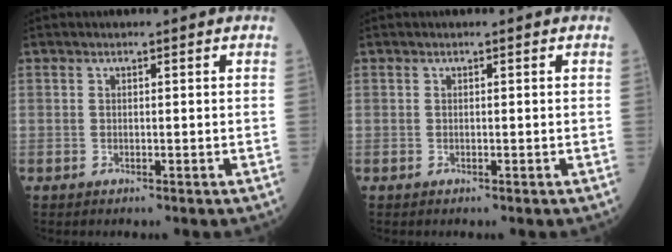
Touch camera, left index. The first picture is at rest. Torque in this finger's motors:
{"motor_torque": [-0.01, 0.00, 0.00, 0.01]}